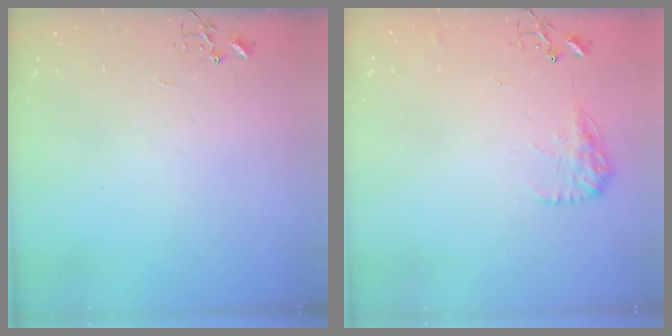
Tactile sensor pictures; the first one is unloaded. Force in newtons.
{"total": 10.4, "press": 10.4, "slide": 0.5}